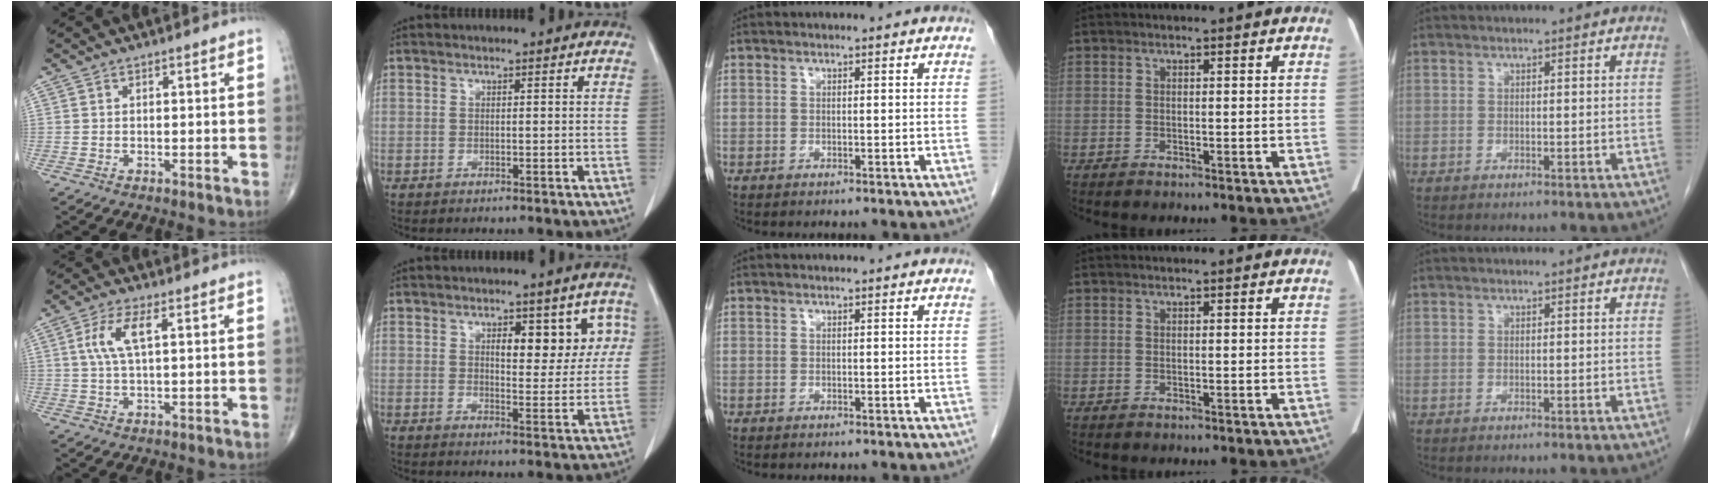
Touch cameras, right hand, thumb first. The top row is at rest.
{"thumb": {"total": 6.1, "force": [1.6, 1.9, 5.5], "torque": [-0.133, 0.007, 0.035]}, "index": {"total": 8.0, "force": [3.1, 3.7, 6.3], "torque": [-0.063, 0.013, 0.039]}, "middle": {"total": 0.6, "force": [0.3, -0.3, -0.3], "torque": [0.001, -0.001, 0.003]}}